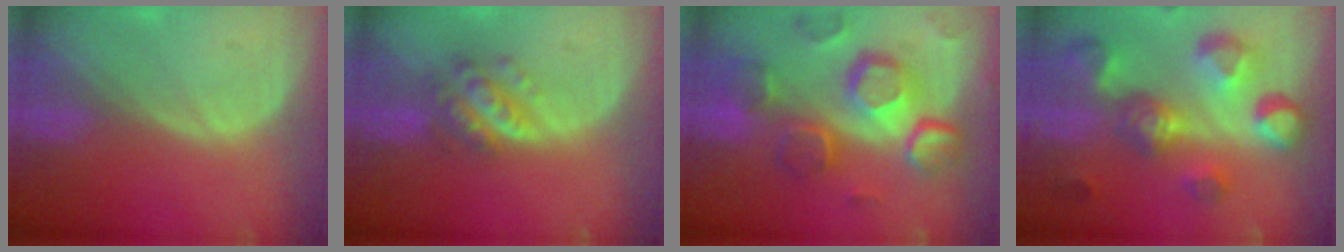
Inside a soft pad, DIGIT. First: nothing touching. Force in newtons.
{"total": 6.0, "press": 5.3, "slide": 2.8}
{"total": 12.3, "press": 10.6, "slide": 6.2}
{"total": 11.1, "press": 9.9, "slide": 5.1}